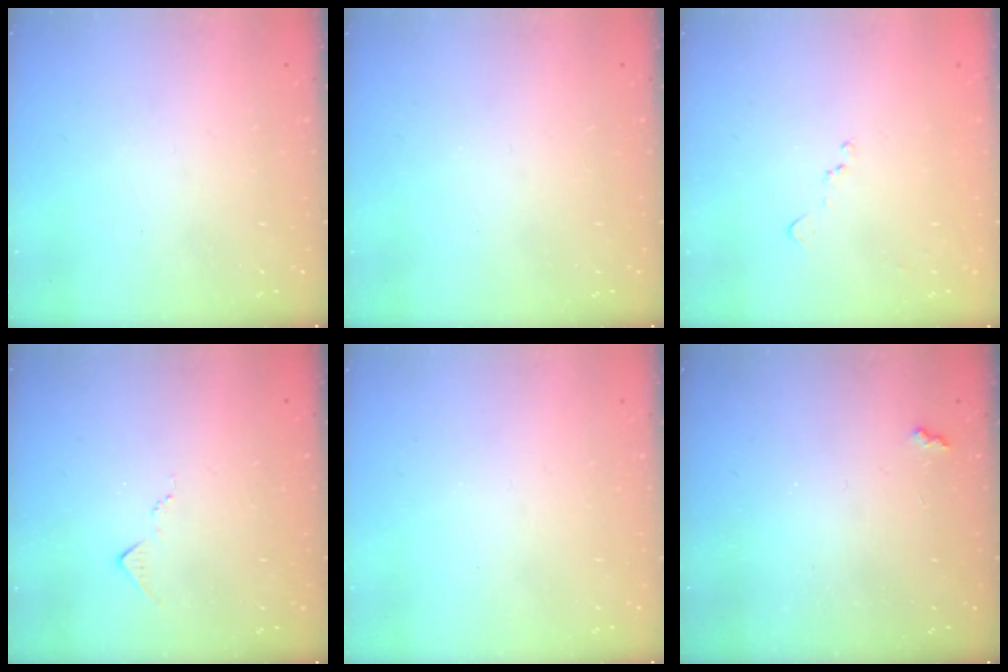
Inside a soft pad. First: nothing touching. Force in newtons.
{"total": 0.0}
{"total": 7.9, "press": 7.9, "slide": 0.8}
{"total": 7.0, "press": 7.0, "slide": 0.3}
{"total": 0.0}
{"total": 2.6, "press": 2.5, "slide": 0.5}